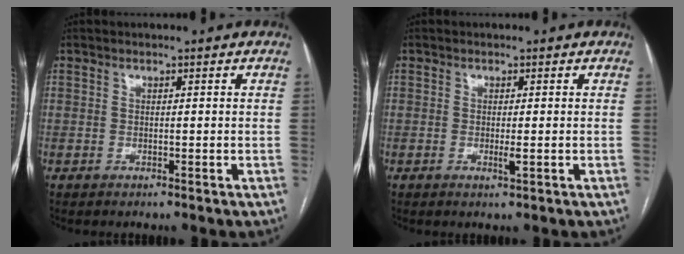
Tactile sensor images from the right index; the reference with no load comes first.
{"total": 1.4, "force": [-0.2, 0.2, 1.3], "torque": [-0.023, -0.005, -0.003]}